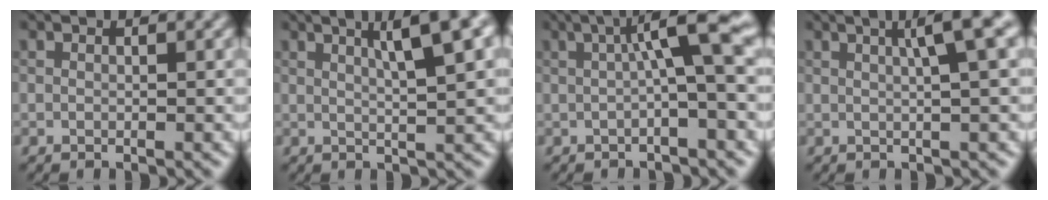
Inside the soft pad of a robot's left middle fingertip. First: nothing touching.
{"total": 6.2, "force": [2.7, 1.3, 5.4], "torque": [-0.061, 0.016, 0.039]}
{"total": 5.6, "force": [0.9, 0.7, 5.5], "torque": [-0.089, 0.015, 0.007]}
{"total": 4.6, "force": [1.4, 0.8, 4.3], "torque": [-0.051, 0.017, 0.021]}